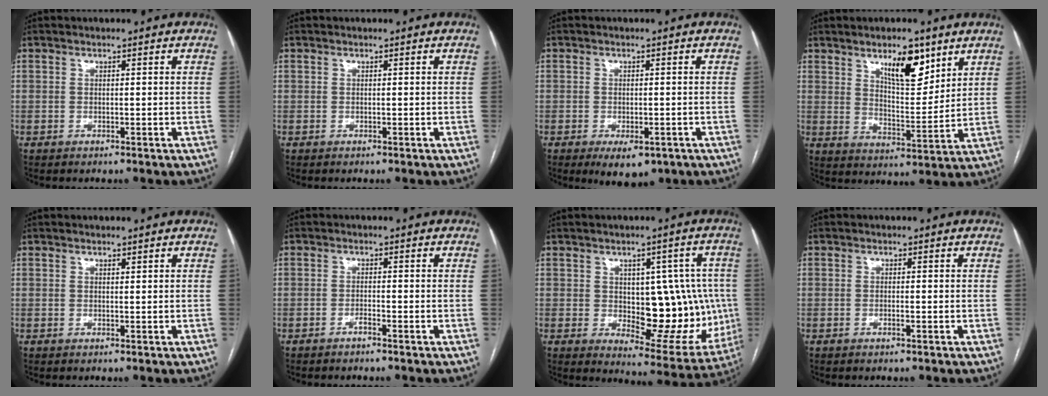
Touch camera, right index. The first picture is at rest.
{"total": 0.0}
{"total": 5.1, "force": [-2.8, 2.5, 3.4], "torque": [-0.045, -0.003, -0.033]}
{"total": 9.3, "force": [5.7, 3.0, 6.7], "torque": [-0.110, -0.004, 0.099]}
{"total": 0.0}
{"total": 1.3, "force": [-1.0, -0.1, 0.7], "torque": [-0.015, 0.002, -0.019]}
{"total": 15.9, "force": [-0.6, 7.7, 13.9], "torque": [-0.165, 0.013, 0.014]}
{"total": 0.7, "force": [-0.2, 0.0, 0.6], "torque": [-0.012, 0.002, -0.001]}